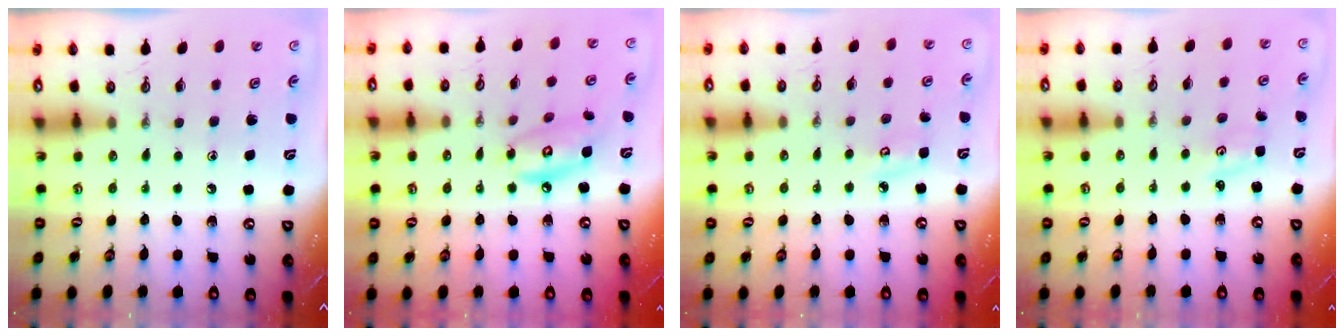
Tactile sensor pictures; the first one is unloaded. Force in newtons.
{"total": 9.5, "press": 9.5, "slide": 0.7}
{"total": 4.1, "press": 4.1, "slide": 0.4}
{"total": 1.3, "press": 1.2, "slide": 0.2}